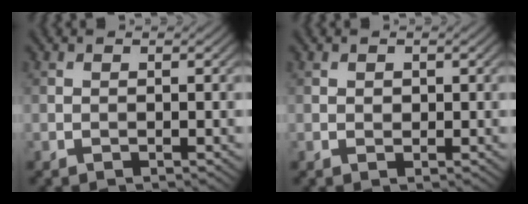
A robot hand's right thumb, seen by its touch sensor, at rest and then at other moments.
{"total": 0.7, "force": [0.2, 0.6, 0.2], "torque": [-0.007, -0.004, 0.004]}